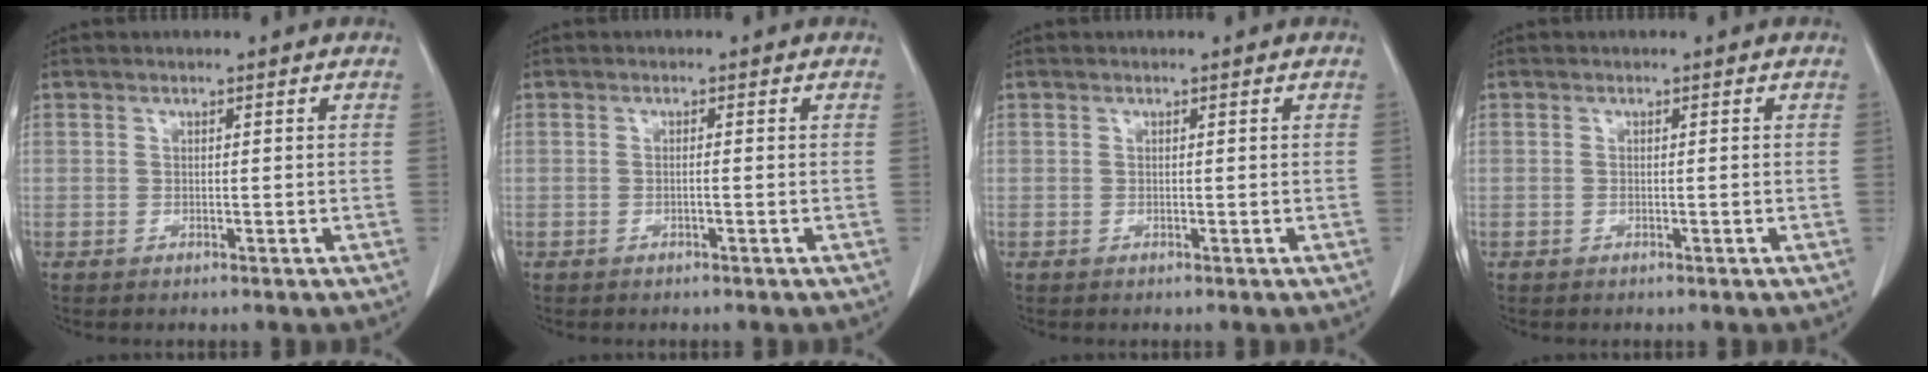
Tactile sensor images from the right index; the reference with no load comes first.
{"total": 0.5, "force": [-0.2, -0.1, 0.5], "torque": [-0.010, 0.001, -0.003]}
{"total": 0.0}
{"total": 0.0}